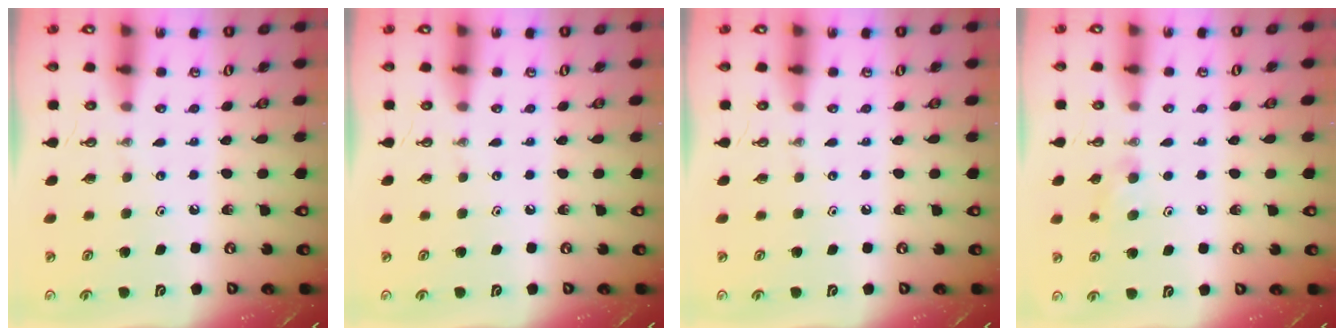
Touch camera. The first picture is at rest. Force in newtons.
{"total": 0.0}
{"total": 0.0}
{"total": 7.3, "press": 6.4, "slide": 3.7}